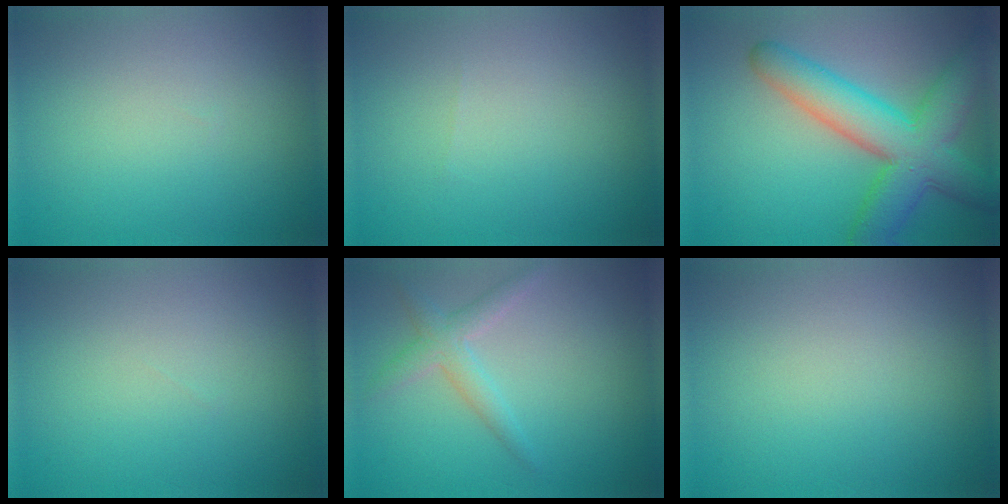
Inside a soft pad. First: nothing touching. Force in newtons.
{"total": 0.0}
{"total": 8.3, "press": 8.3, "slide": 0.3}
{"total": 0.0}
{"total": 2.4, "press": 2.4, "slide": 0.1}
{"total": 0.0}